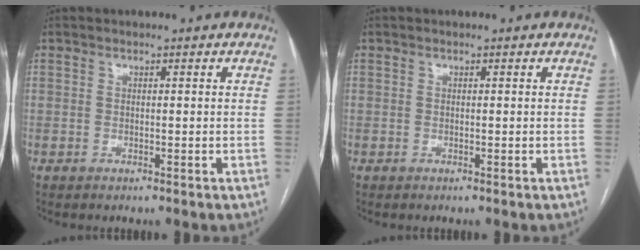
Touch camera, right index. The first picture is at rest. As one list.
[{"total": 0.0}]